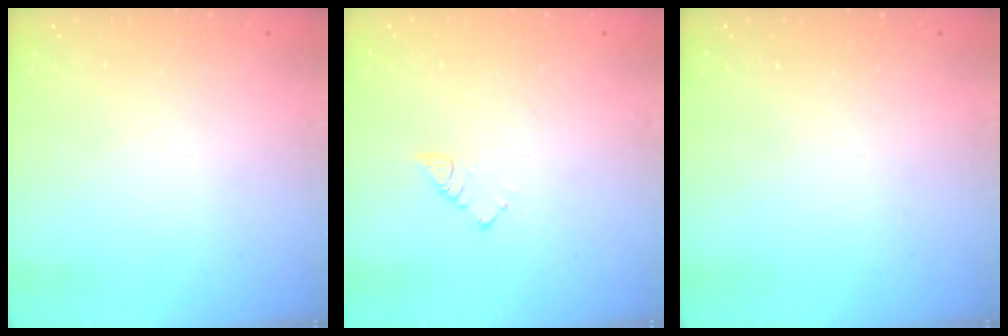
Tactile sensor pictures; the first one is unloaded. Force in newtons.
{"total": 2.9, "press": 2.9, "slide": 0.5}
{"total": 0.0}